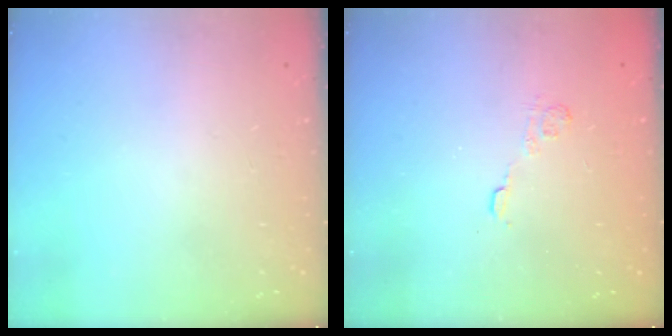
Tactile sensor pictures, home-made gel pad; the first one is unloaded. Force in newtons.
{"total": 3.0, "press": 2.6, "slide": 1.4}